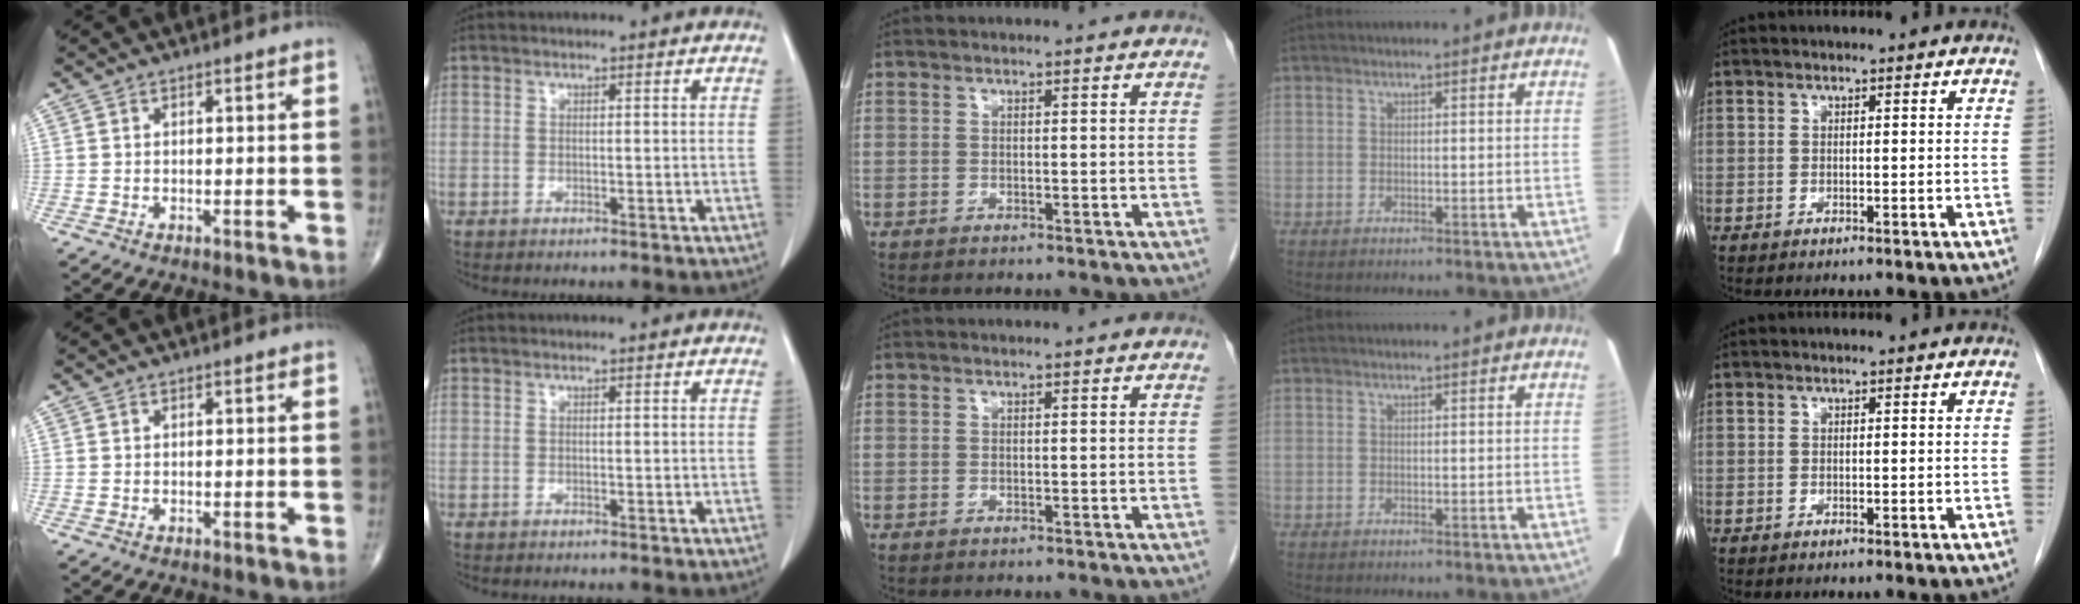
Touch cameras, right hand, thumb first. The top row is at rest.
{}